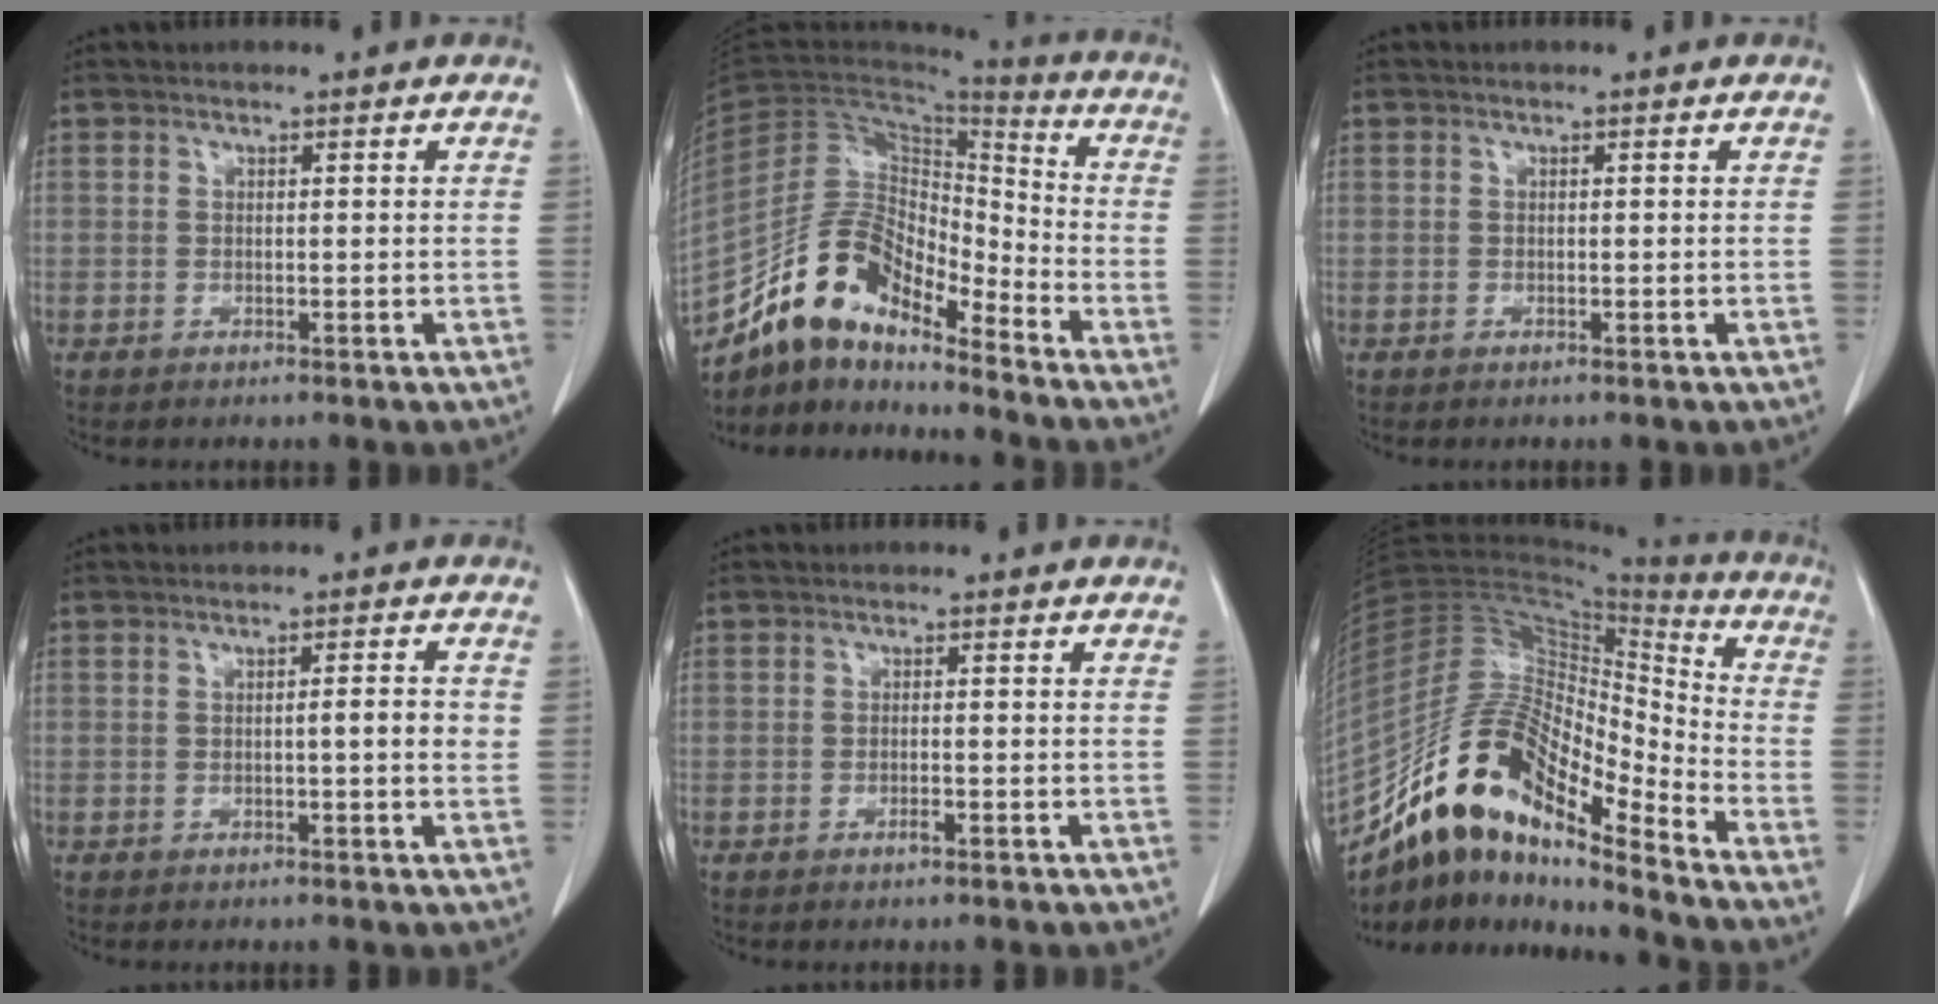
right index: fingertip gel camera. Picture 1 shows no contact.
{"total": 15.2, "force": [-12.4, 5.0, 7.2], "torque": [-0.133, 0.037, -0.230]}
{"total": 0.5, "force": [-0.2, 0.3, 0.3], "torque": [-0.007, 0.000, -0.003]}
{"total": 3.5, "force": [0.0, 0.6, 3.4], "torque": [-0.056, 0.006, 0.001]}
{"total": 1.5, "force": [-0.8, 0.5, 1.2], "torque": [-0.024, 0.000, -0.011]}
{"total": 22.6, "force": [-16.2, 6.0, 14.6], "torque": [-0.299, 0.018, -0.292]}